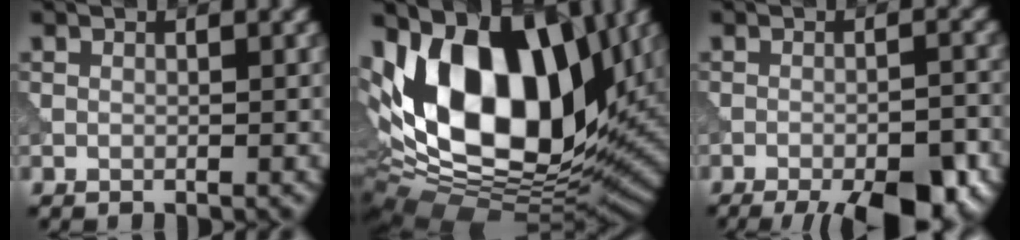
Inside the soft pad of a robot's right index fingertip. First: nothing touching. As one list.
[{"total": 15.6, "force": [3.5, 9.4, 12.0], "torque": [-0.209, 0.000, 0.047]}, {"total": 8.4, "force": [-5.3, 2.1, 6.1], "torque": [-0.081, -0.004, -0.077]}]